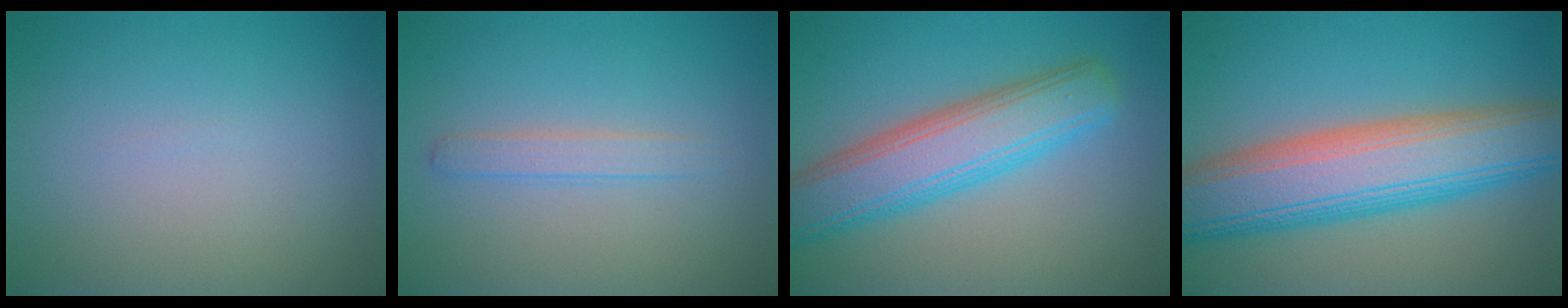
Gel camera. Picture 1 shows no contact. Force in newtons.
{"total": 1.6, "press": 1.6, "slide": 0.0}
{"total": 7.0, "press": 7.0, "slide": 0.2}
{"total": 10.3, "press": 10.3, "slide": 0.6}